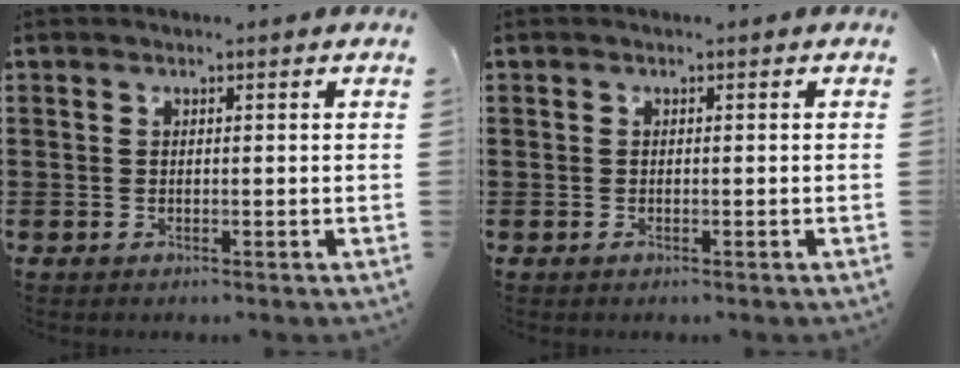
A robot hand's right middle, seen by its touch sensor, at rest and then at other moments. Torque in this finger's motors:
{"motor_torque": [1.34, 0.45, -0.12, -0.04]}